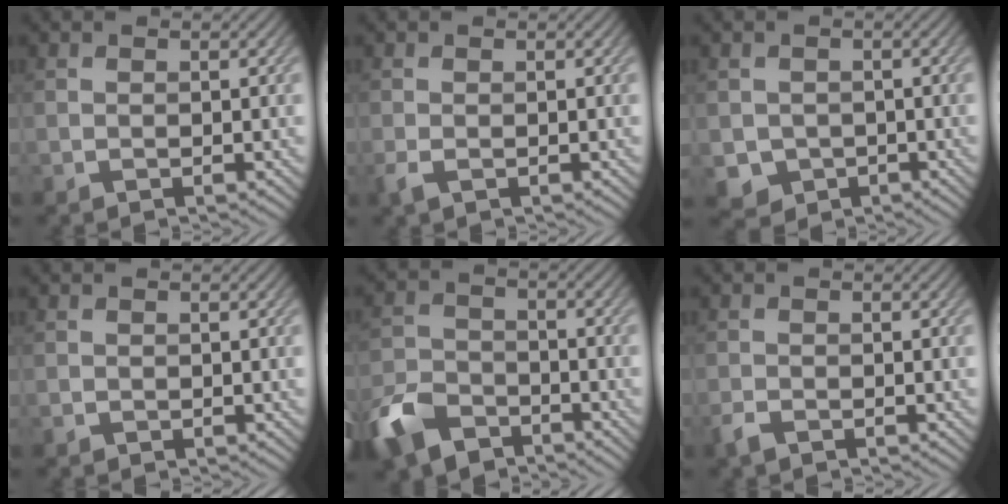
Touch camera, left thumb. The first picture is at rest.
{"total": 1.6, "force": [-0.7, 0.9, 1.2], "torque": [-0.036, -0.009, -0.016]}
{"total": 3.3, "force": [-0.9, 3.0, 0.8], "torque": [-0.030, -0.019, -0.019]}
{"total": 0.6, "force": [-0.3, 0.5, 0.1], "torque": [-0.002, -0.007, -0.006]}
{"total": 8.6, "force": [-5.9, 4.7, 4.1], "torque": [-0.100, -0.014, -0.128]}
{"total": 1.8, "force": [-1.3, 0.8, 0.9], "torque": [-0.023, -0.005, -0.029]}